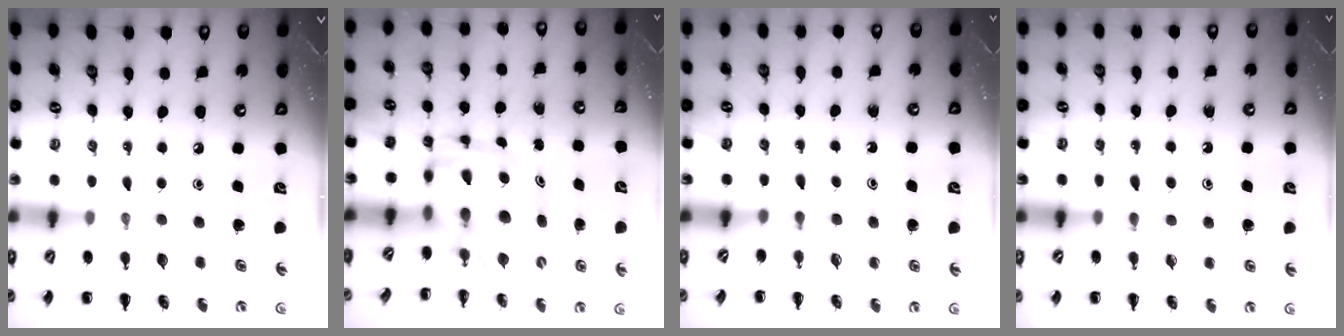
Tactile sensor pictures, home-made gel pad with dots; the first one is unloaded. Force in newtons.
{"total": 3.6, "press": 3.6, "slide": 0.7}
{"total": 2.9, "press": 2.7, "slide": 1.1}
{"total": 5.9, "press": 5.7, "slide": 1.3}